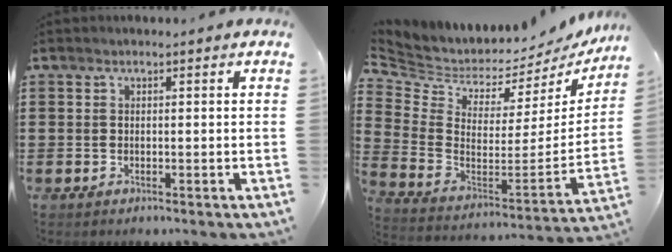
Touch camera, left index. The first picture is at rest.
{"total": 3.4, "force": [3.0, 1.4, 0.8], "torque": [-0.041, -0.045, 0.045]}